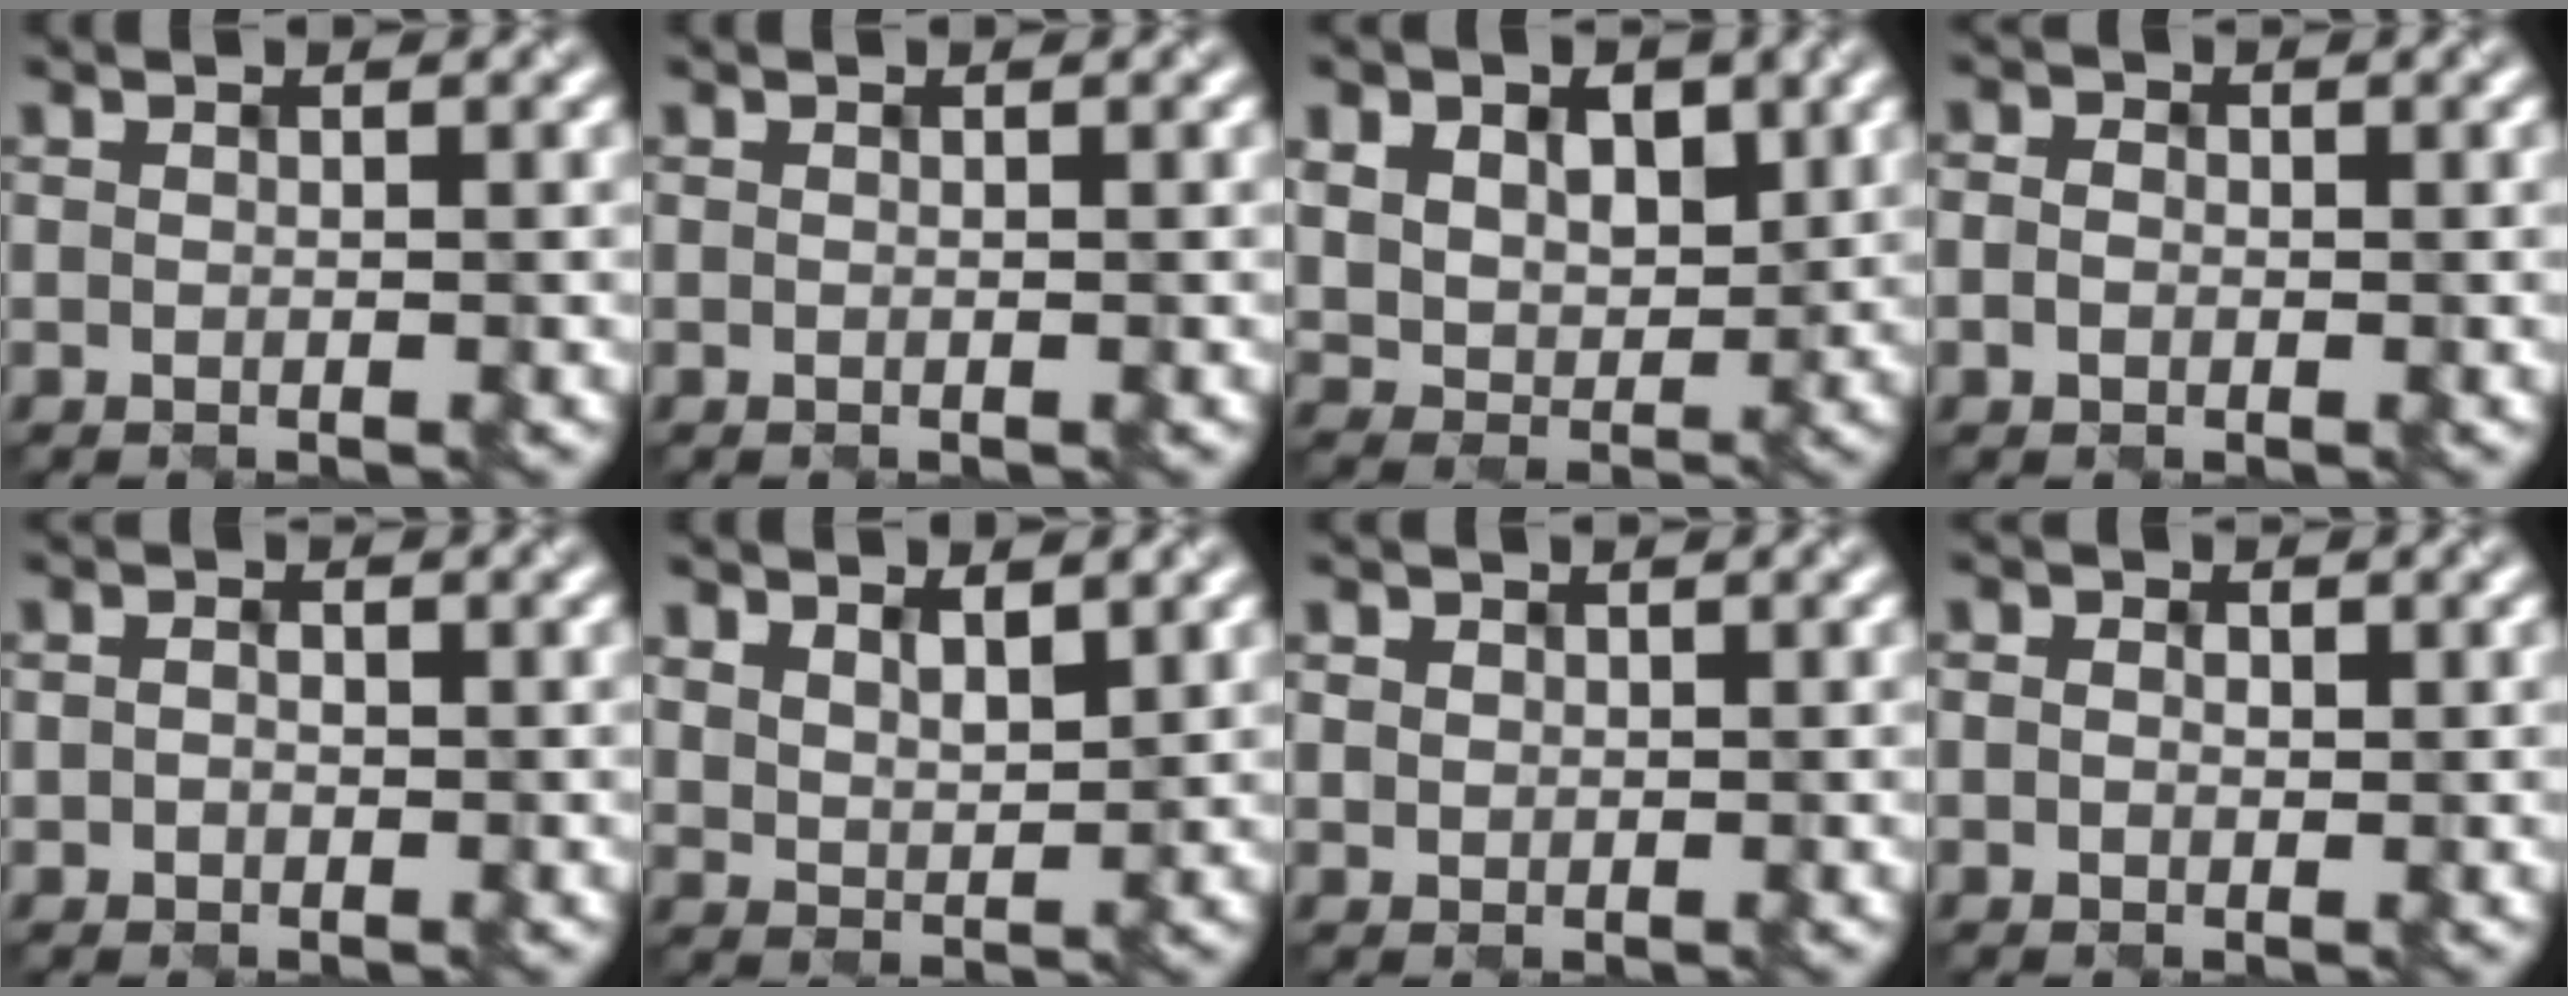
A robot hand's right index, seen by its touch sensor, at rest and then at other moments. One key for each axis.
{"total": 0.0}
{"total": 8.1, "fx": 2.6, "fy": 6.3, "fz": 4.4, "tx": -0.090, "ty": 0.015, "tz": 0.039}
{"total": 1.6, "fx": -0.4, "fy": 1.4, "fz": 0.7, "tx": -0.012, "ty": -0.002, "tz": -0.007}
{"total": 2.0, "fx": 0.0, "fy": 1.7, "fz": 1.1, "tx": -0.015, "ty": 0.006, "tz": -0.006}
{"total": 2.8, "fx": 1.5, "fy": 1.8, "fz": 1.5, "tx": -0.039, "ty": -0.007, "tz": 0.030}
{"total": 1.1, "fx": 0.4, "fy": 1.0, "fz": 0.1, "tx": -0.003, "ty": -0.002, "tz": 0.009}
{"total": 1.6, "fx": 0.1, "fy": 1.4, "fz": 0.7, "tx": -0.011, "ty": 0.005, "tz": -0.004}